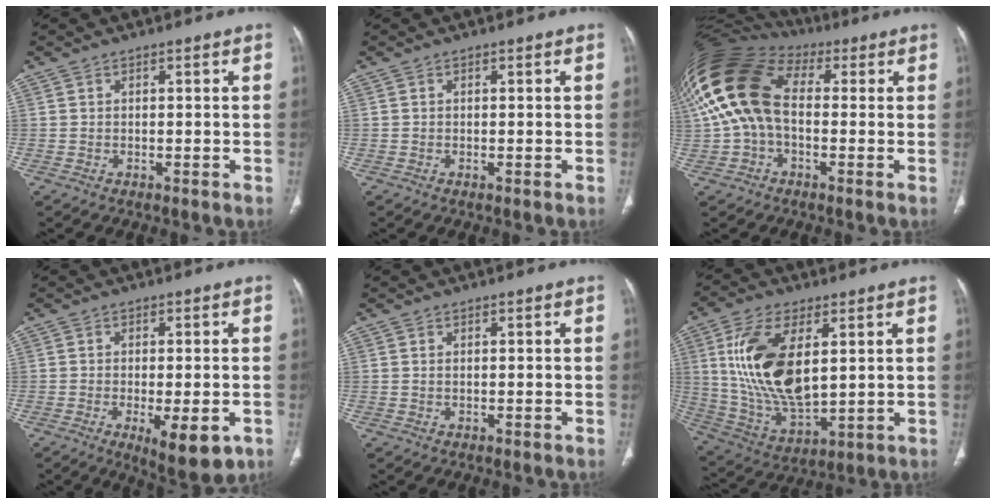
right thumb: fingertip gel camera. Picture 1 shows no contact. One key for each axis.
{"total": 0.0}
{"total": 17.5, "fx": 1.7, "fy": 11.3, "fz": 13.3, "tx": -0.281, "ty": 0.044, "tz": 0.024}
{"total": 9.3, "fx": -3.4, "fy": 3.4, "fz": 8.0, "tx": -0.106, "ty": -0.012, "tz": -0.043}
{"total": 0.0}
{"total": 18.6, "fx": 4.3, "fy": 9.1, "fz": 15.6, "tx": -0.301, "ty": -0.022, "tz": 0.093}